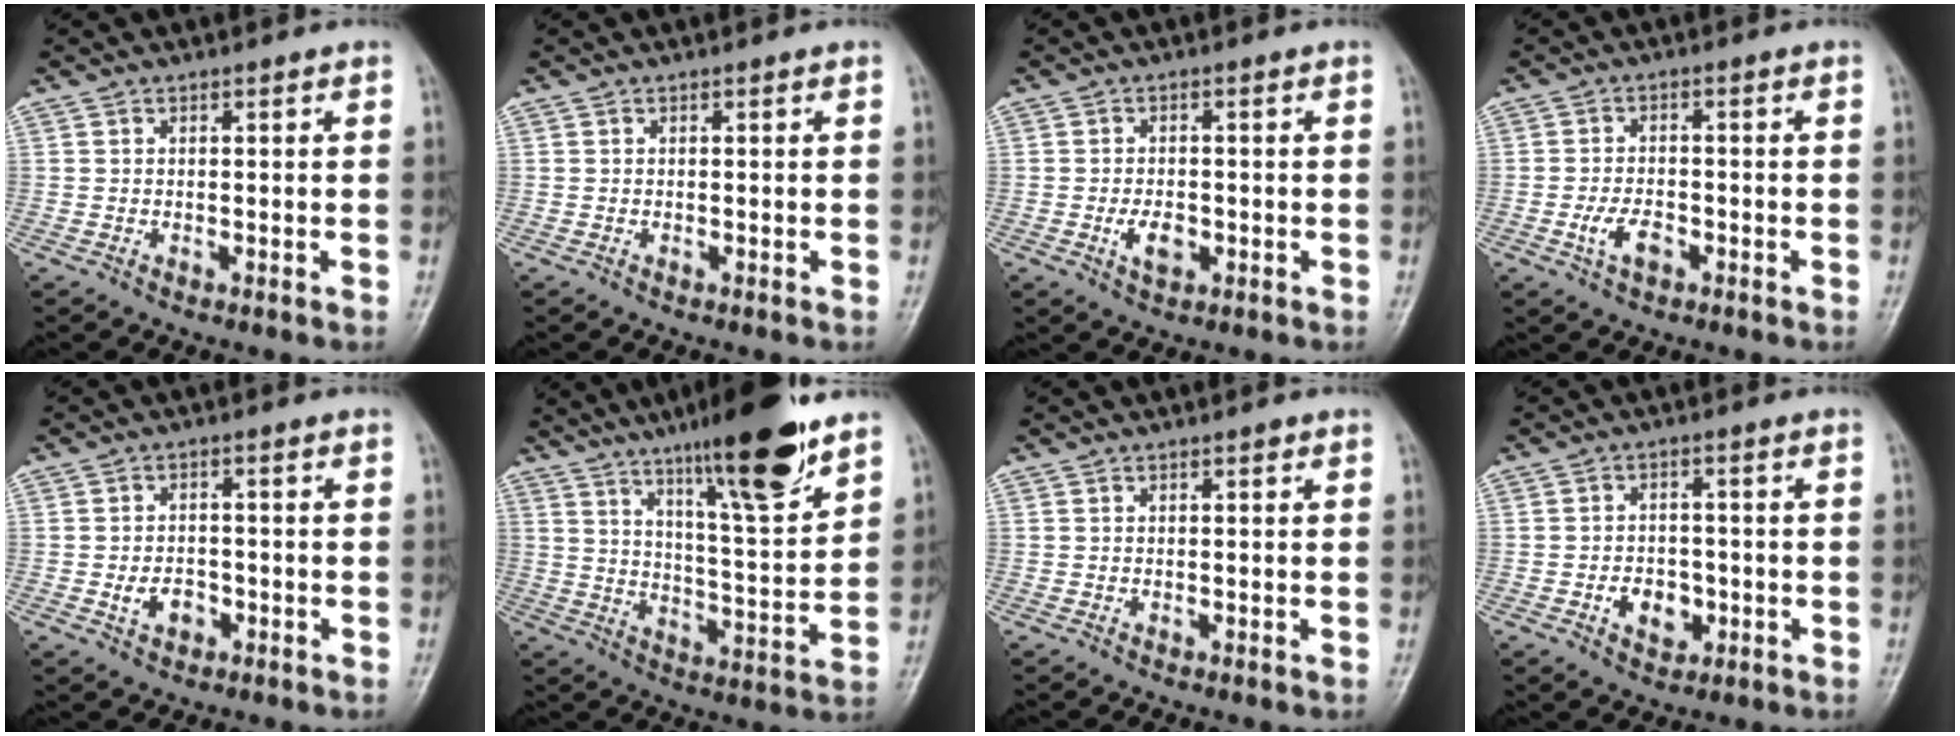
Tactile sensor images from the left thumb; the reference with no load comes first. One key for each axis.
{"total": 0.0}
{"total": 4.0, "fx": -1.1, "fy": 2.4, "fz": 3.0, "tx": -0.049, "ty": 0.000, "tz": -0.018}
{"total": 4.5, "fx": -1.9, "fy": 2.5, "fz": 3.2, "tx": -0.061, "ty": 0.010, "tz": -0.035}
{"total": 4.0, "fx": -1.4, "fy": 2.9, "fz": 2.4, "tx": -0.034, "ty": 0.009, "tz": -0.021}
{"total": 17.9, "fx": 11.9, "fy": 2.6, "fz": 13.1, "tx": -0.185, "ty": -0.063, "tz": 0.191}
{"total": 0.6, "fx": 0.3, "fy": 0.2, "fz": 0.4, "tx": -0.005, "ty": -0.001, "tz": 0.004}
{"total": 5.6, "fx": -1.7, "fy": 4.1, "fz": 3.4, "tx": -0.030, "ty": 0.010, "tz": -0.023}